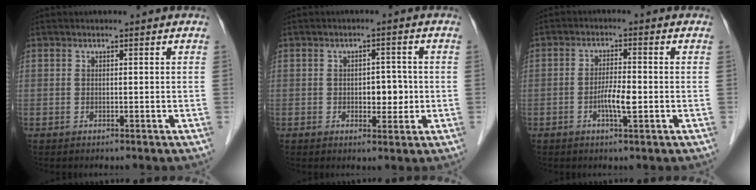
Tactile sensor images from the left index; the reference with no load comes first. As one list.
[{"total": 3.6, "force": [-0.4, 2.2, 2.9], "torque": [-0.034, 0.005, -0.001]}, {"total": 3.9, "force": [-1.1, 0.6, 3.7], "torque": [-0.070, -0.001, -0.021]}]